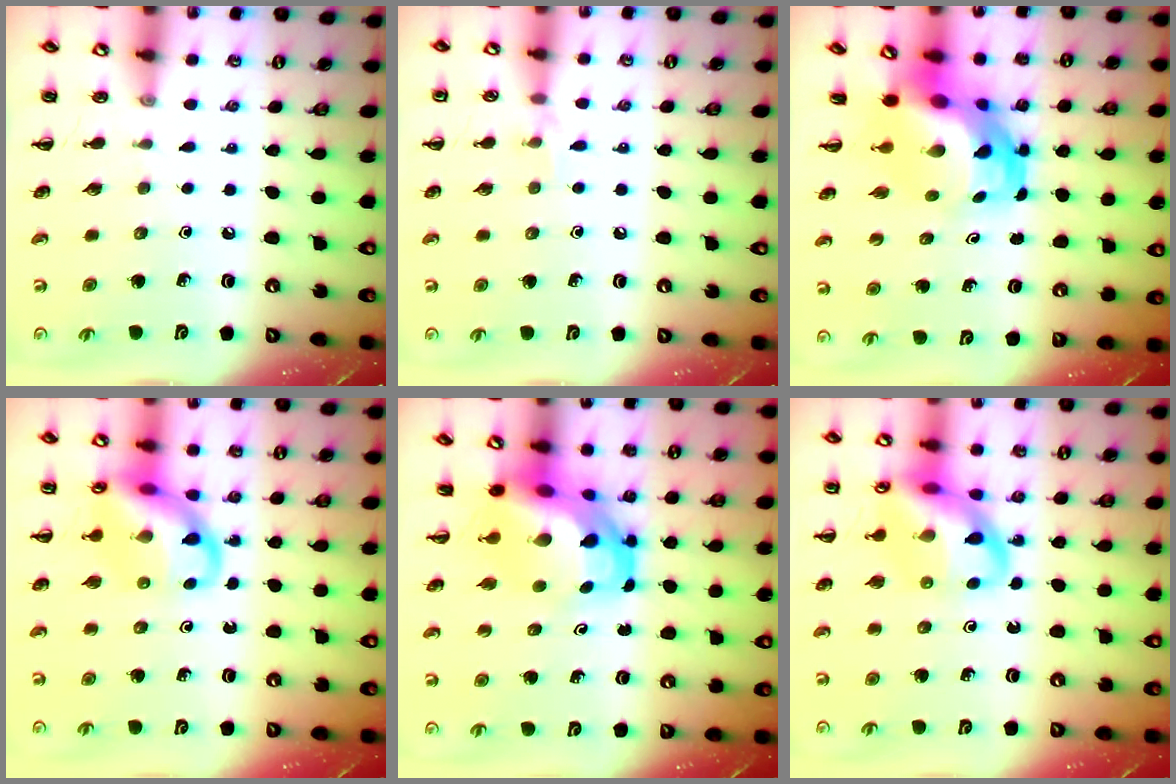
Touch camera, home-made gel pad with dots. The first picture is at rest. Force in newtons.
{"total": 4.8, "press": 4.6, "slide": 1.3}
{"total": 7.1, "press": 6.9, "slide": 1.9}
{"total": 13.5, "press": 13.3, "slide": 1.9}
{"total": 7.0, "press": 6.7, "slide": 1.8}
{"total": 14.7, "press": 14.6, "slide": 1.9}